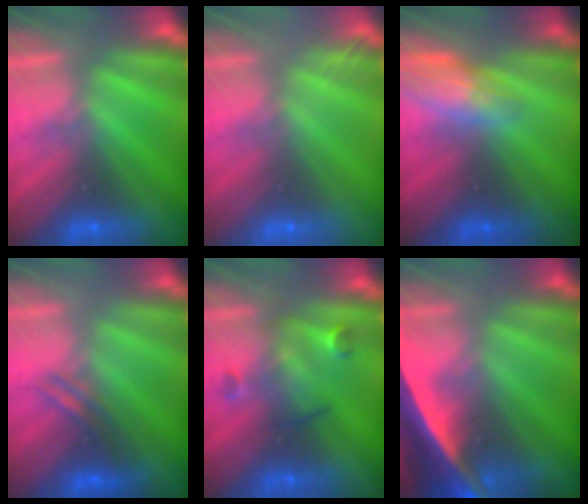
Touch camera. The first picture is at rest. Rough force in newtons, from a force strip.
{"total": 2.1}
{"total": 2.7}
{"total": 2.6}
{"total": 3.2}
{"total": 5.6}